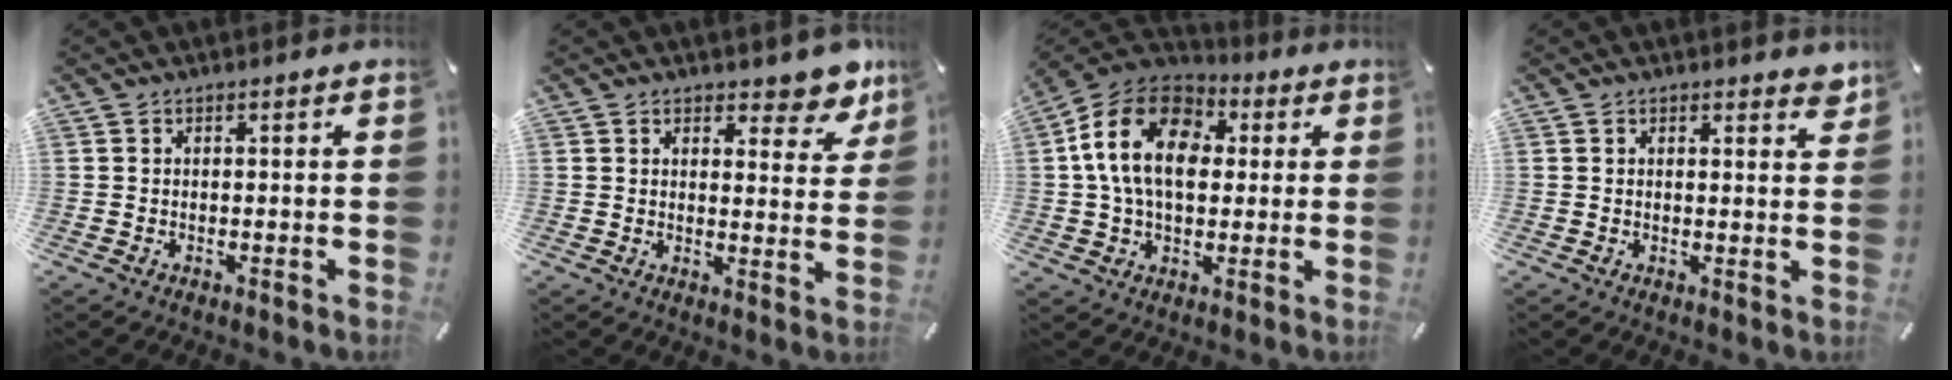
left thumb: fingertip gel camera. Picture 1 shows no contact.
{"total": 6.5, "force": [5.1, 3.3, 2.2], "torque": [-0.015, -0.042, 0.087]}
{"total": 16.1, "force": [2.7, 11.9, 10.6], "torque": [-0.229, 0.013, 0.047]}
{"total": 2.3, "force": [1.7, 0.9, 1.2], "torque": [-0.012, -0.007, 0.029]}